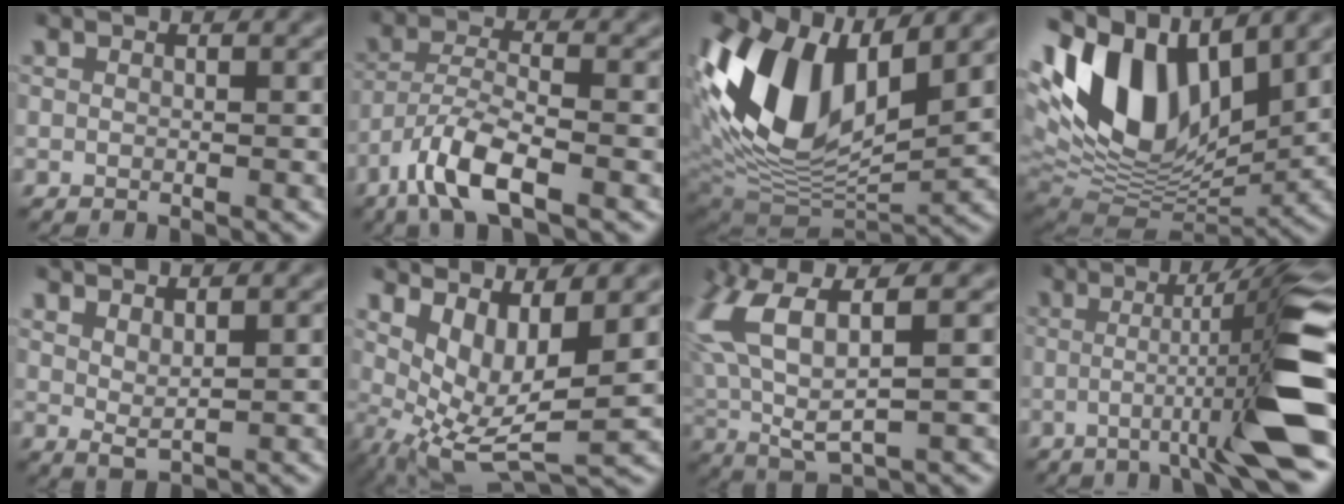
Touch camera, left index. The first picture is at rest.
{"total": 5.4, "force": [-3.9, 0.9, 3.6], "torque": [-0.070, 0.002, -0.079]}
{"total": 12.6, "force": [3.1, 7.0, 10.1], "torque": [-0.199, 0.005, 0.058]}
{"total": 13.6, "force": [4.7, 7.5, 10.3], "torque": [-0.199, 0.016, 0.091]}
{"total": 1.6, "force": [1.3, 0.1, 0.9], "torque": [-0.013, 0.000, 0.032]}
{"total": 6.8, "force": [0.9, 2.2, 6.4], "torque": [-0.120, -0.005, 0.029]}
{"total": 8.9, "force": [1.8, 3.6, 7.9], "torque": [-0.193, 0.011, 0.043]}
{"total": 9.3, "force": [-1.7, 0.3, 9.2], "torque": [-0.125, 0.002, -0.025]}